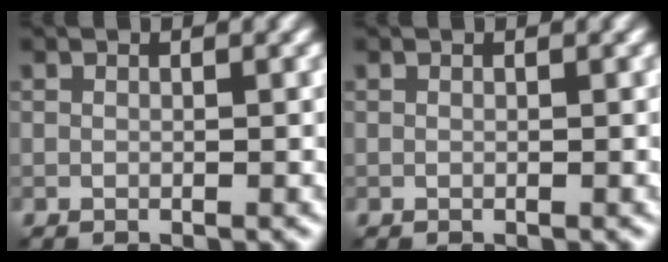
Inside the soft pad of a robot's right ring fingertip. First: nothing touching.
{"total": 0.0}